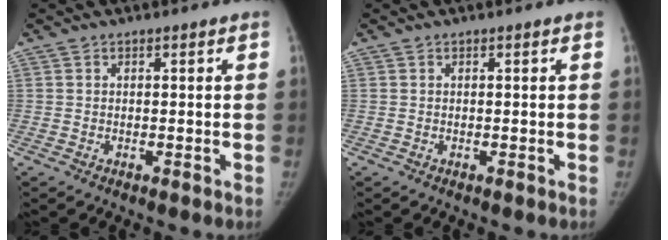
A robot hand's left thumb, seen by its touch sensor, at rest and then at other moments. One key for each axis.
{"total": 0.0}